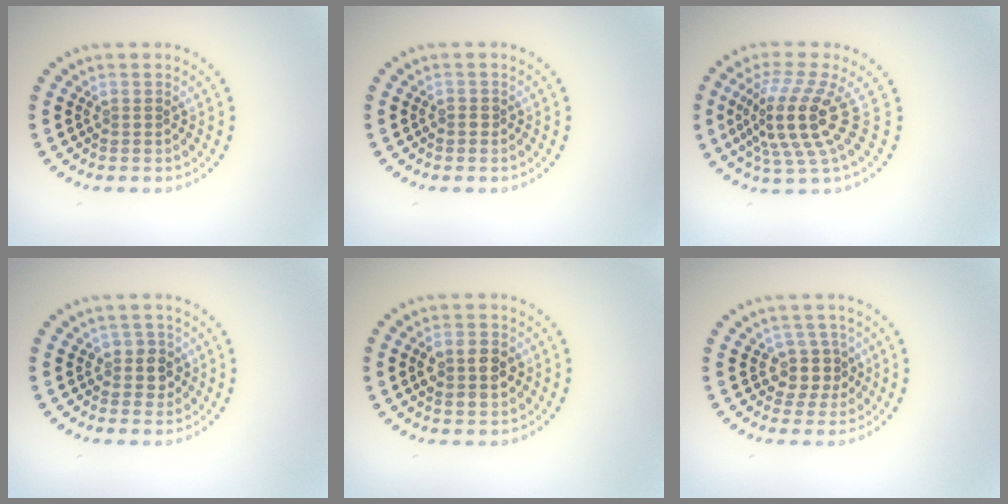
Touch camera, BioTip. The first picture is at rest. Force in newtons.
{"total": 0.5, "press": 0.3, "slide": 0.4}
{"total": 5.4, "press": 4.0, "slide": 3.7}
{"total": 1.8, "press": 1.7, "slide": 0.8}
{"total": 3.6, "press": 3.6, "slide": 0.2}
{"total": 2.6, "press": 2.1, "slide": 1.5}